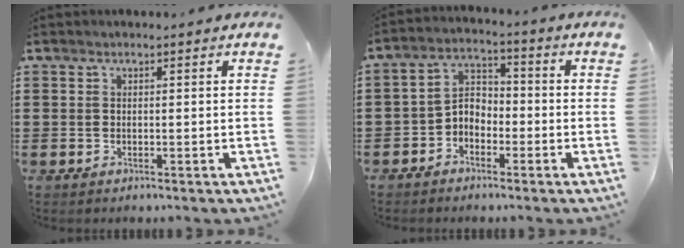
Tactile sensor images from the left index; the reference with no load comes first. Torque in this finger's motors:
{"motor_torque": [0.65, 1.43, 0.05, 0.02]}